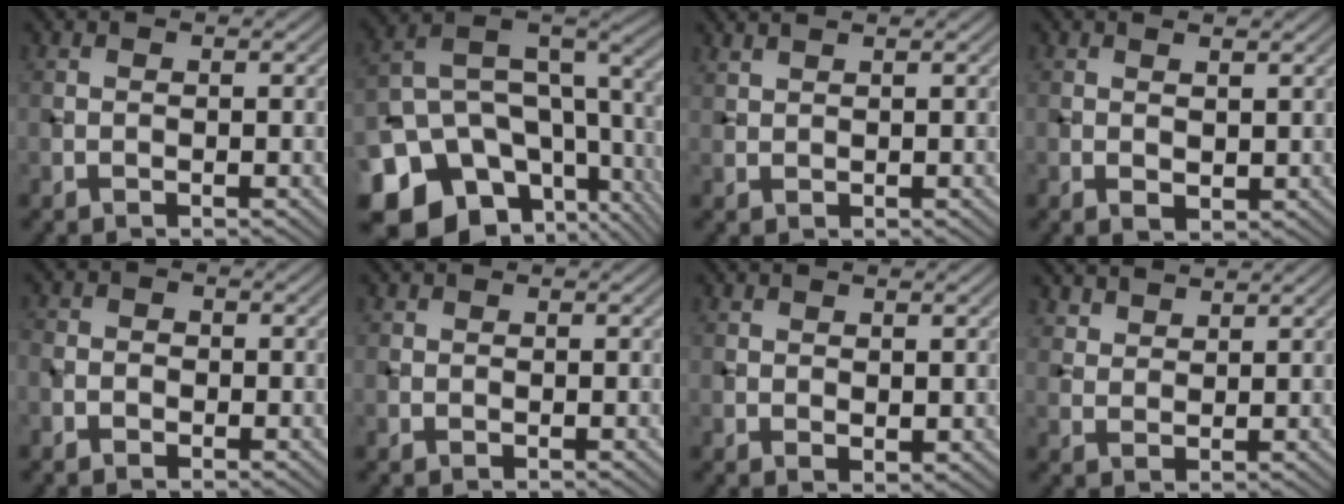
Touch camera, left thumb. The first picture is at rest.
{"total": 19.6, "force": [-9.6, 13.7, 10.2], "torque": [-0.222, -0.024, -0.104]}
{"total": 1.5, "force": [1.4, 0.2, 0.6], "torque": [-0.019, 0.004, 0.032]}
{"total": 1.8, "force": [0.8, 1.0, 1.3], "torque": [-0.023, -0.006, 0.018]}
{"total": 1.9, "force": [-1.0, 1.6, 0.6], "torque": [-0.004, 0.004, -0.024]}
{"total": 0.9, "force": [0.3, 0.8, 0.1], "torque": [0.002, -0.003, 0.005]}
{"total": 1.3, "force": [0.8, 0.8, 0.7], "torque": [-0.013, -0.006, 0.019]}
{"total": 3.7, "force": [3.3, 1.4, 1.2], "torque": [-0.029, -0.013, 0.084]}